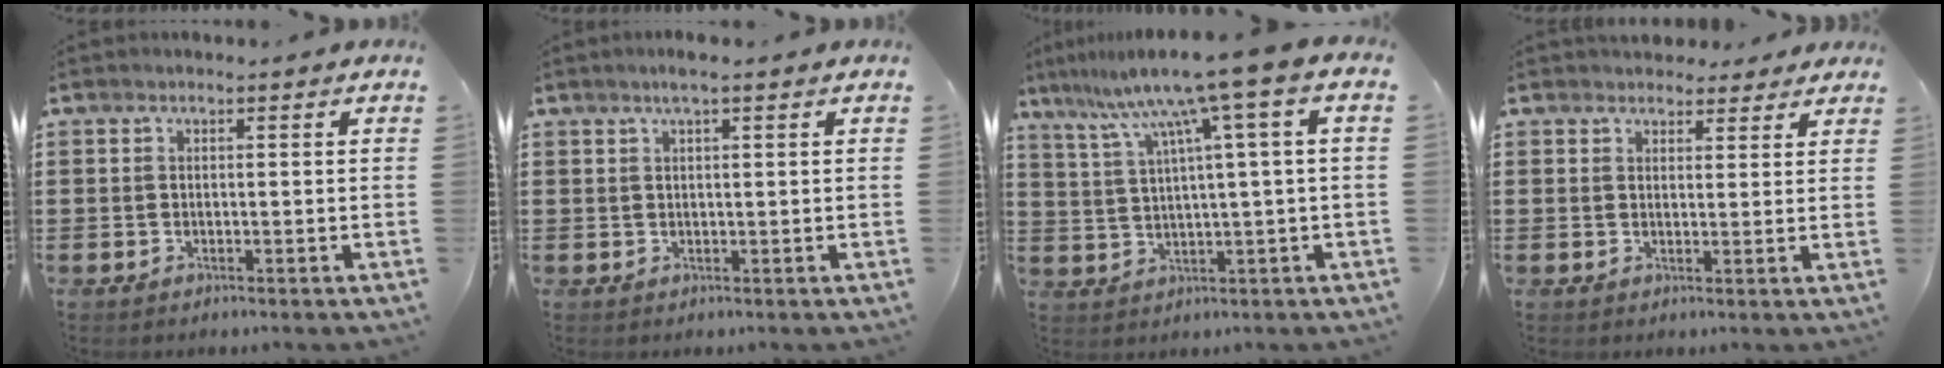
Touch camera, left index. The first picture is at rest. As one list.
[{"total": 2.0, "force": [1.3, 0.1, 1.5], "torque": [-0.032, 0.002, 0.023]}, {"total": 9.4, "force": [5.4, -1.0, 7.7], "torque": [-0.165, -0.029, 0.082]}, {"total": 3.2, "force": [2.8, 1.6, 0.1], "torque": [-0.003, -0.003, 0.052]}]